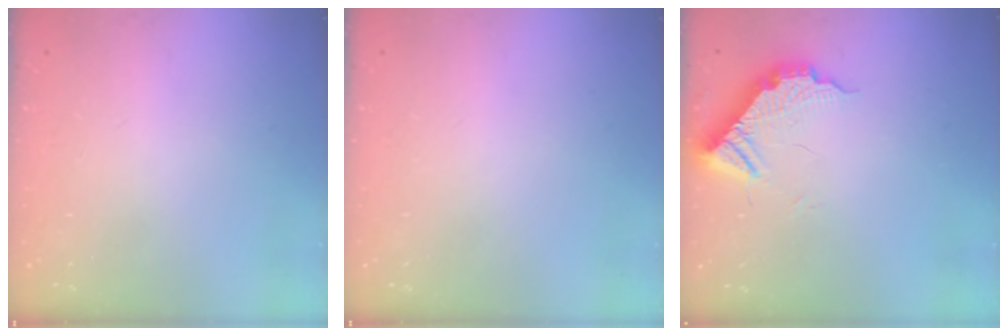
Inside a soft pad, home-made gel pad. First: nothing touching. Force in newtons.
{"total": 0.0}
{"total": 11.0, "press": 11.0, "slide": 0.6}